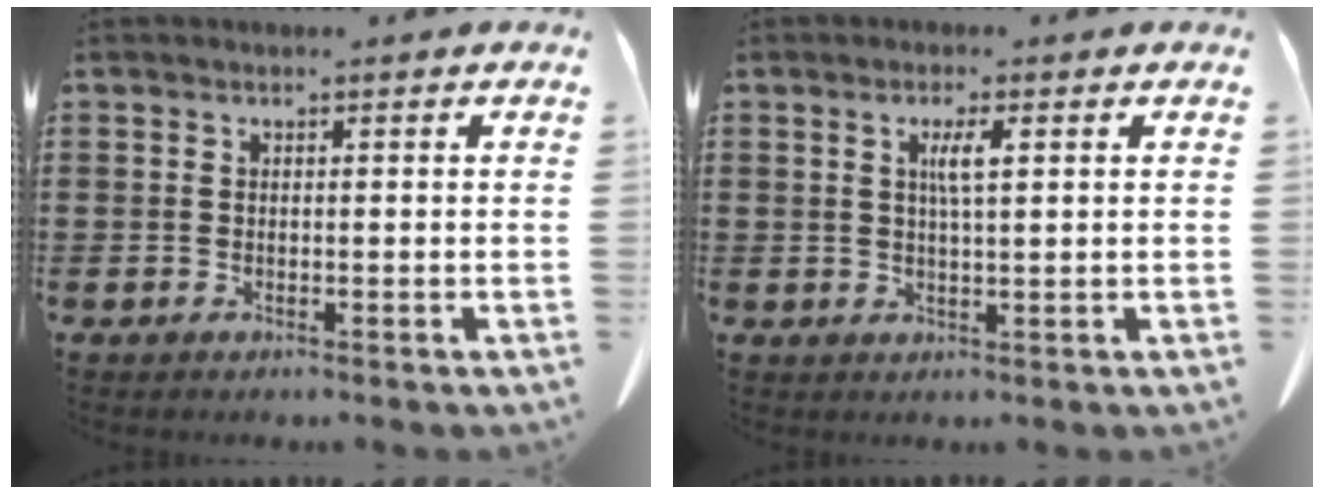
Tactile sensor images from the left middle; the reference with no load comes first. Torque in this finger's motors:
{"motor_torque": [1.25, 0.89, 0.42, 0.11]}